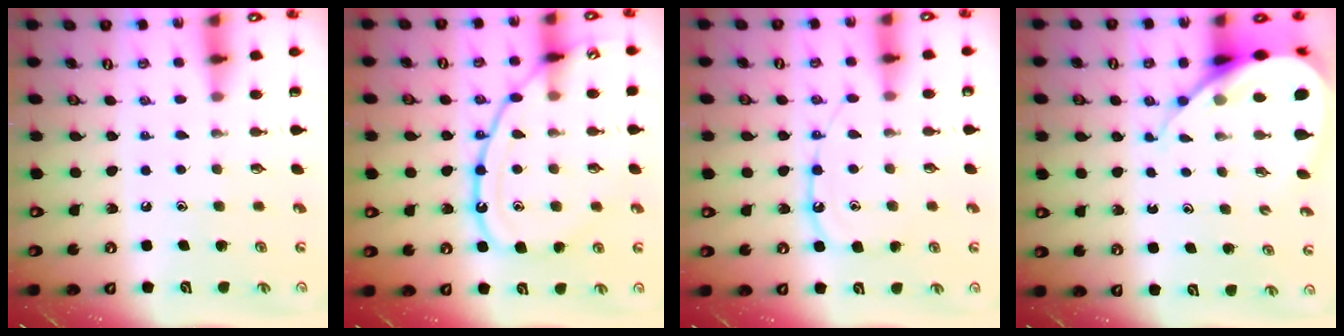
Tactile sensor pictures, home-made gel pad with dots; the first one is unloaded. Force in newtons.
{"total": 14.3, "press": 14.3, "slide": 1.3}
{"total": 10.4, "press": 10.4, "slide": 0.9}
{"total": 10.7, "press": 10.6, "slide": 1.0}